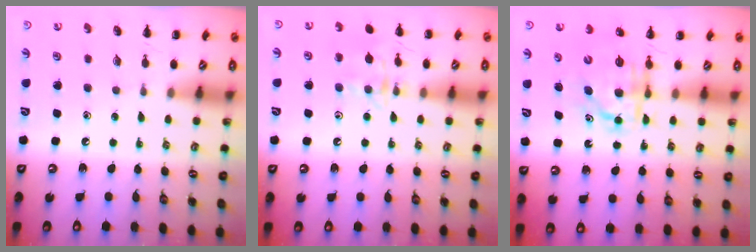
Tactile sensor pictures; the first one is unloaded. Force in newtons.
{"total": 11.9, "press": 11.9, "slide": 1.0}
{"total": 6.7, "press": 6.6, "slide": 1.0}